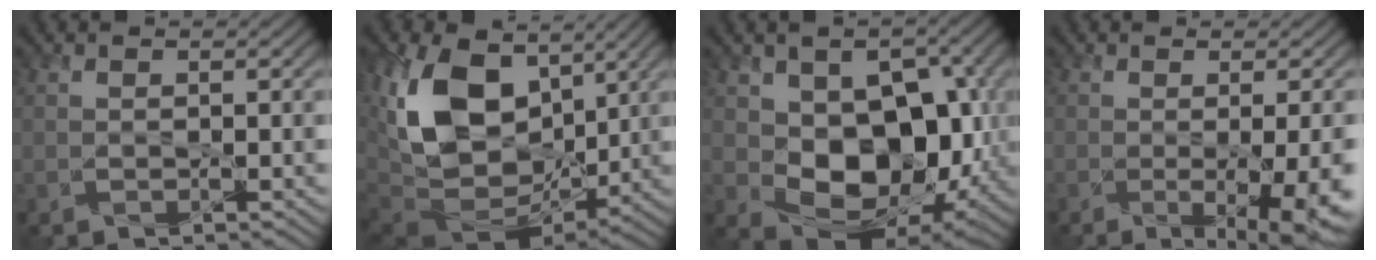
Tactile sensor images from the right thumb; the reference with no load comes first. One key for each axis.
{"total": 18.2, "fx": 3.8, "fy": 12.0, "fz": 13.2, "tx": -0.294, "ty": -0.006, "tz": 0.076}
{"total": 11.3, "fx": -0.6, "fy": 7.9, "fz": 8.0, "tx": -0.119, "ty": -0.026, "tz": -0.006}
{"total": 6.7, "fx": -2.3, "fy": 1.9, "fz": 6.0, "tx": -0.088, "ty": -0.023, "tz": -0.018}